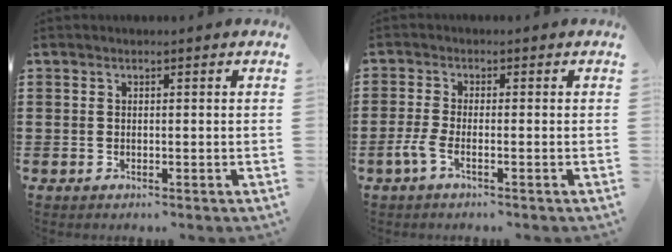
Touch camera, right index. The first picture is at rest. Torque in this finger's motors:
{"motor_torque": [0.46, -0.31, 0.06, 0.05]}